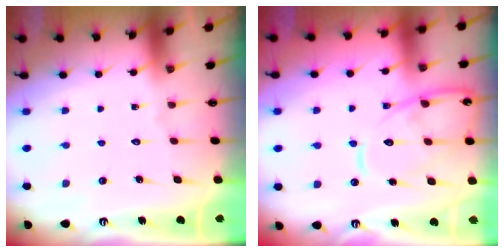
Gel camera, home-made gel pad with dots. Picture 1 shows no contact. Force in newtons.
{"total": 13.6, "press": 13.5, "slide": 1.2}